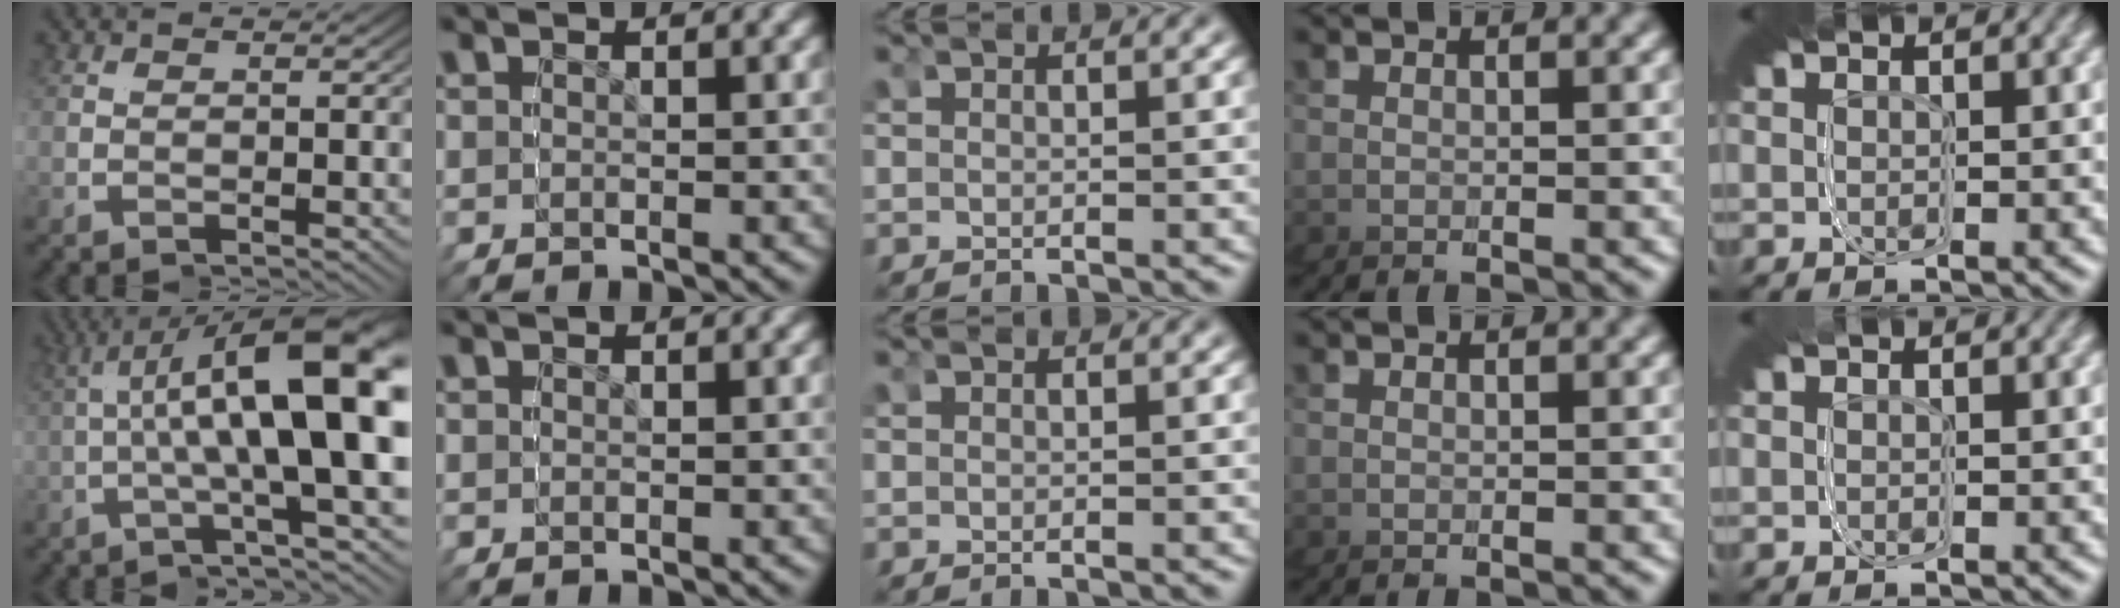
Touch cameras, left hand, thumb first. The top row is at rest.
{"thumb": {"total": 14.3, "force": [0.9, 2.6, 14.1], "torque": [-0.180, 0.051, -0.017]}, "little": {"total": 0.9, "force": [-0.4, -0.4, -0.7], "torque": [0.013, -0.002, -0.003]}}